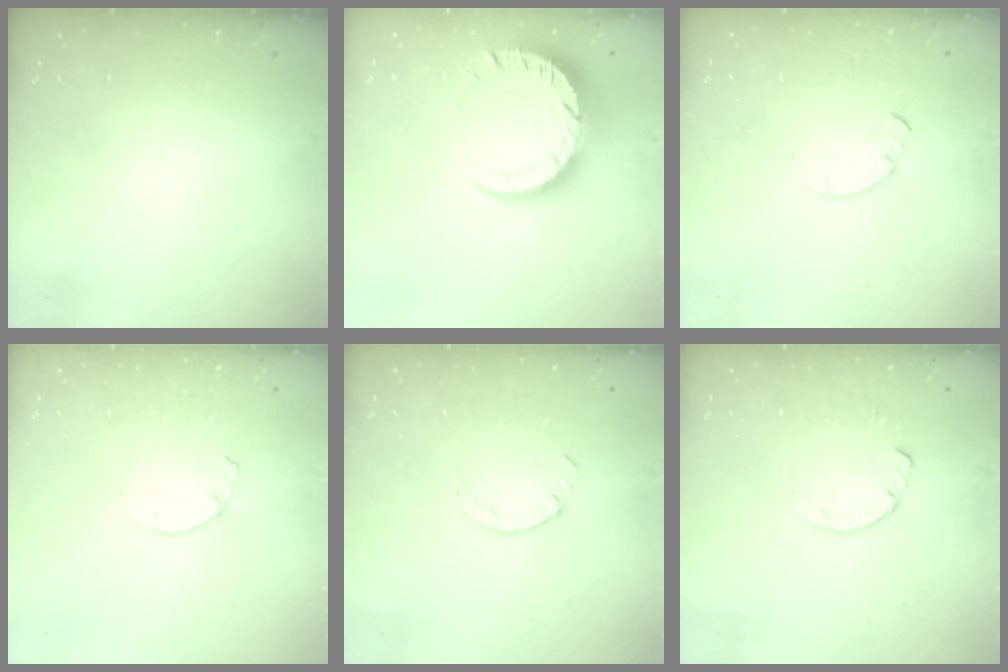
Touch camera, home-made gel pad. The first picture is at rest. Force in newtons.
{"total": 12.7, "press": 12.7, "slide": 0.8}
{"total": 0.7, "press": 0.6, "slide": 0.2}
{"total": 2.2, "press": 2.2, "slide": 0.2}
{"total": 2.2, "press": 2.1, "slide": 0.4}
{"total": 3.0, "press": 3.0, "slide": 0.4}